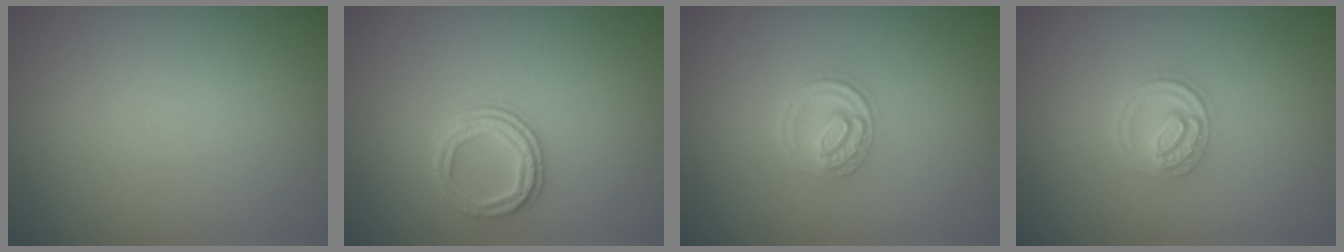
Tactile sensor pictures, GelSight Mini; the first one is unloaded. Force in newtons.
{"total": 2.7, "press": 2.4, "slide": 1.2}
{"total": 2.5, "press": 2.4, "slide": 0.3}
{"total": 2.5, "press": 2.4, "slide": 0.3}